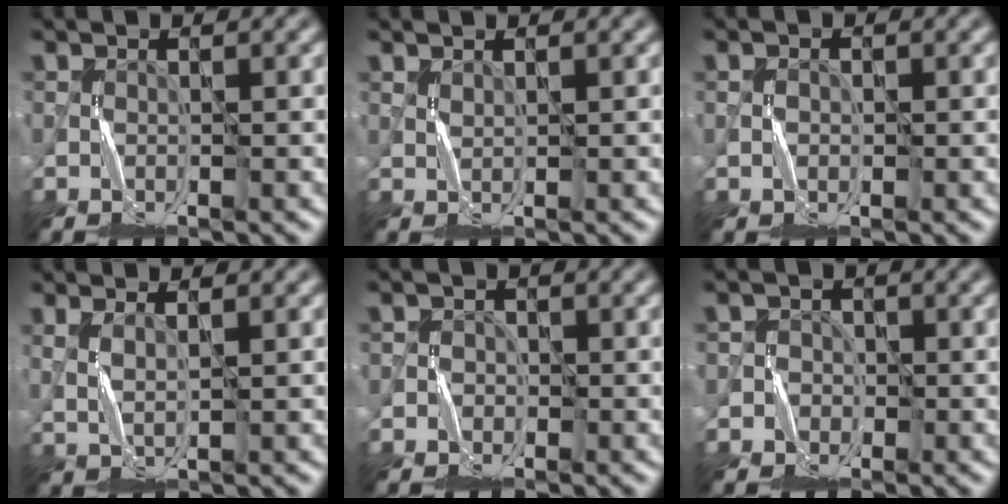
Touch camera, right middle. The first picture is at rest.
{"total": 0.7, "force": [0.6, 0.1, -0.1], "torque": [-0.004, -0.001, 0.015]}
{"total": 0.8, "force": [-0.1, 0.8, 0.1], "torque": [-0.003, 0.001, -0.001]}
{"total": 1.4, "force": [0.7, 0.4, 1.1], "torque": [-0.027, -0.003, 0.018]}
{"total": 1.3, "force": [-0.5, 1.2, -0.3], "torque": [0.018, 0.004, -0.011]}
{"total": 2.0, "force": [-0.6, 1.9, -0.4], "torque": [0.025, 0.007, -0.020]}